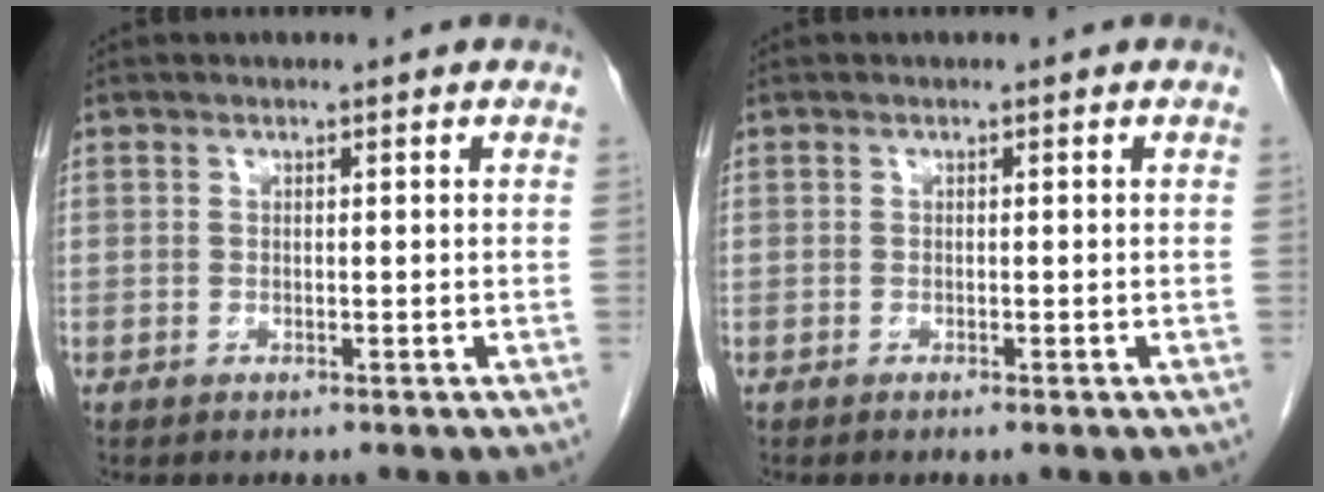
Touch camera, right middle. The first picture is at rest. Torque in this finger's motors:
{"motor_torque": [-0.38, -0.01, 0.00, -0.01]}